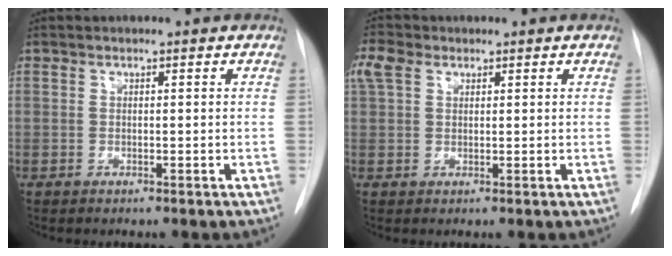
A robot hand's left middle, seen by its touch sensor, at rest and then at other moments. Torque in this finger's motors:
{"motor_torque": [0.40, -0.32, 0.31, 0.16]}